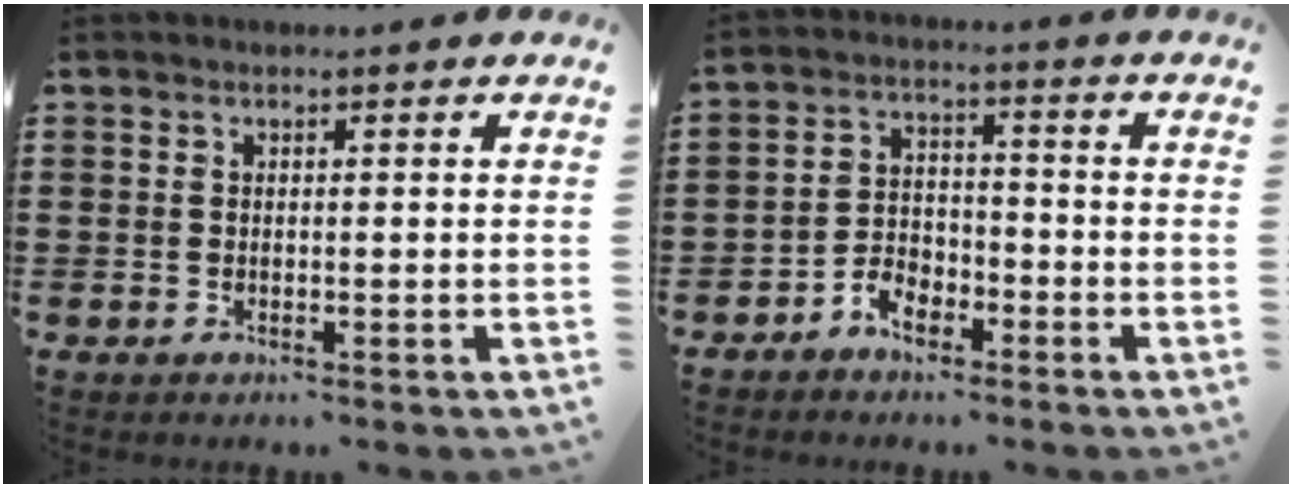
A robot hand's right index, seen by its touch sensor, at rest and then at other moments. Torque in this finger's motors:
{"motor_torque": [1.19, 0.95, 0.16, 0.01]}